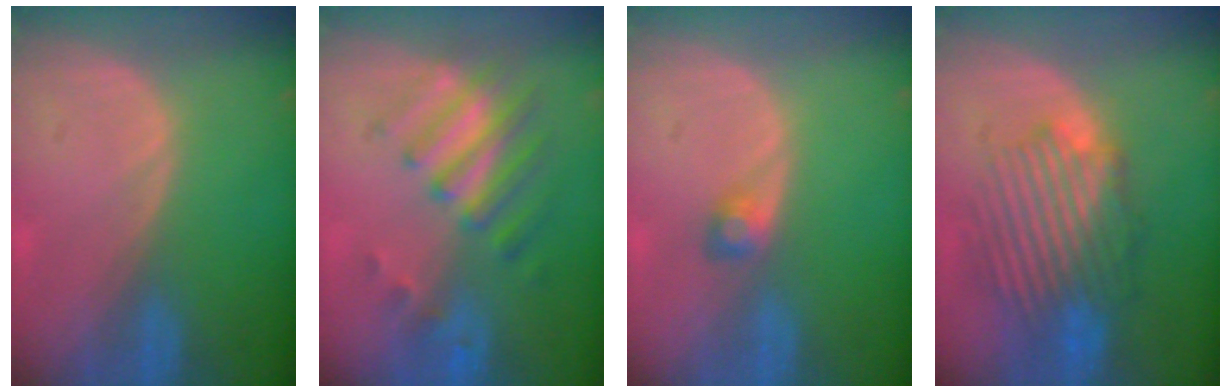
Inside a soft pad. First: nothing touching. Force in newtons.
{"total": 7.9, "press": 7.0, "slide": 3.7}
{"total": 1.9, "press": 1.8, "slide": 0.2}
{"total": 8.9, "press": 8.8, "slide": 1.5}